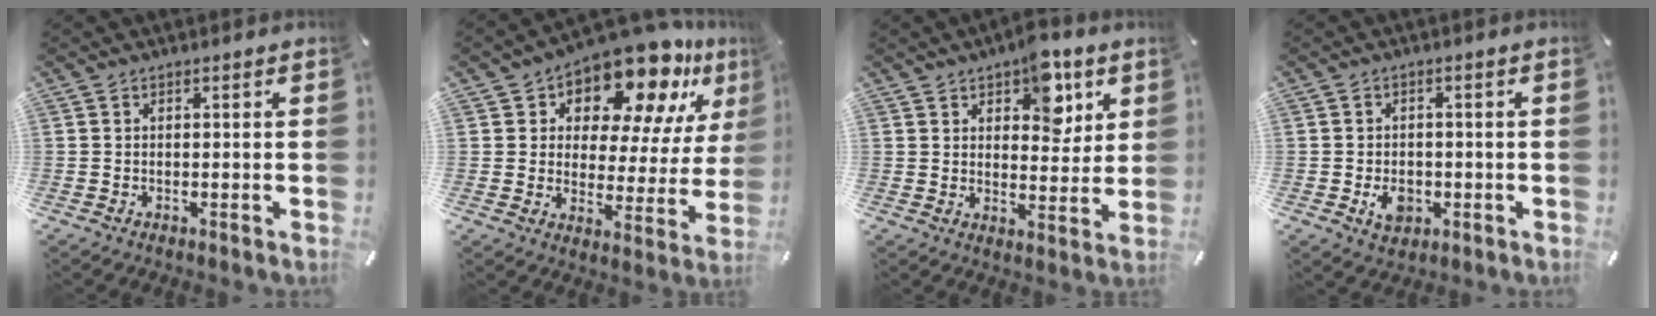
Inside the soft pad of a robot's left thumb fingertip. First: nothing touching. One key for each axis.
{"total": 15.3, "fx": 12.0, "fy": 6.7, "fz": 6.8, "tx": -0.117, "ty": -0.098, "tz": 0.205}
{"total": 9.5, "fx": 5.5, "fy": 5.8, "fz": 5.2, "tx": -0.057, "ty": -0.023, "tz": 0.093}
{"total": 5.1, "fx": -1.3, "fy": 4.0, "fz": 2.9, "tx": -0.045, "ty": -0.004, "tz": -0.025}